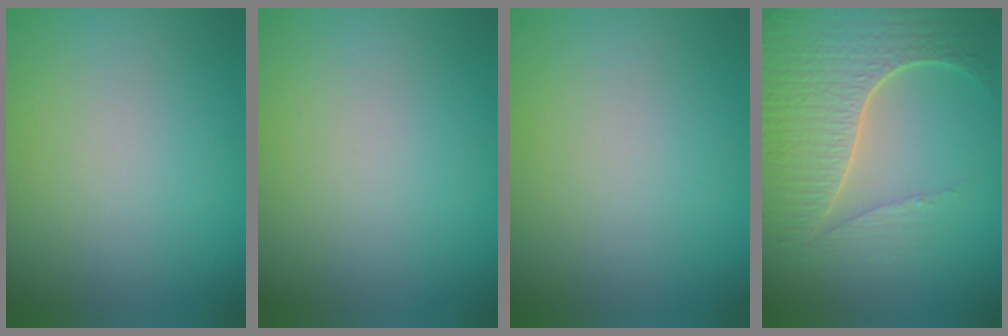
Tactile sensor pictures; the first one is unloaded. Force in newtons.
{"total": 0.0}
{"total": 0.0}
{"total": 7.3, "press": 5.5, "slide": 4.8}